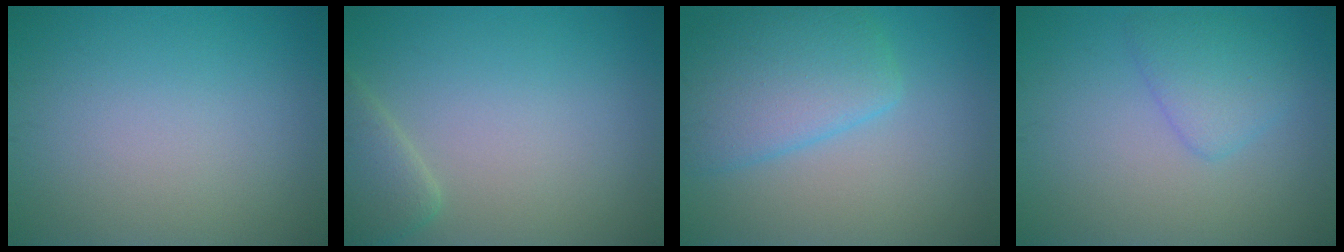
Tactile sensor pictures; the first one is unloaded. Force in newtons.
{"total": 2.6, "press": 2.5, "slide": 0.3}
{"total": 5.5, "press": 5.5, "slide": 0.3}
{"total": 2.7, "press": 2.7, "slide": 0.0}